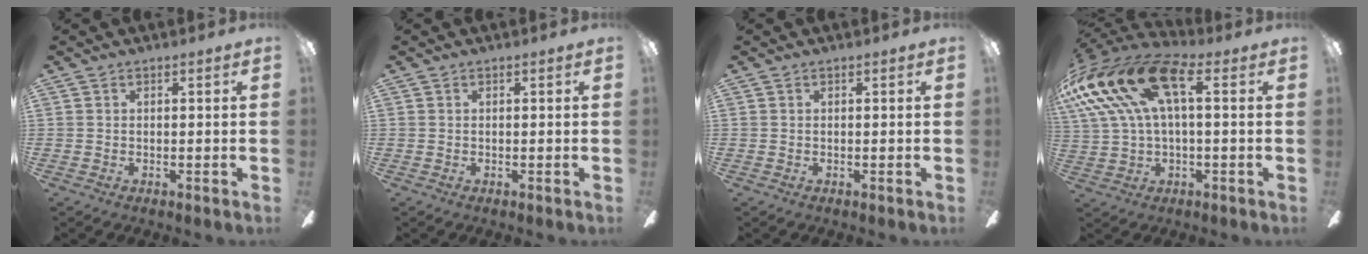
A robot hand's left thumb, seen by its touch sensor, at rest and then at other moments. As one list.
[{"total": 0.0}, {"total": 0.0}, {"total": 21.5, "force": [4.9, 11.5, 17.4], "torque": [-0.355, -0.004, 0.086]}]